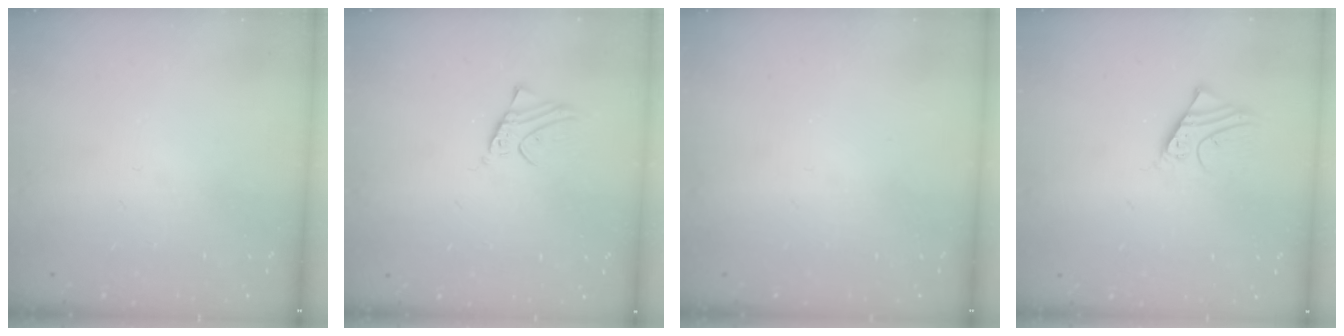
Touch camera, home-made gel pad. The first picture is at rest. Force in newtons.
{"total": 2.5, "press": 2.5, "slide": 0.1}
{"total": 0.0}
{"total": 3.5, "press": 3.5, "slide": 0.4}